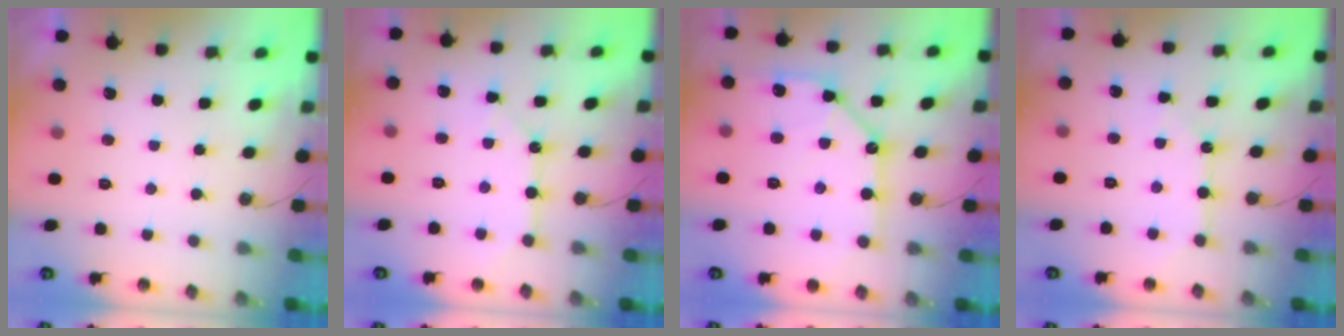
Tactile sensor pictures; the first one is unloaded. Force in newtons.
{"total": 9.9, "press": 9.9, "slide": 0.9}
{"total": 15.2, "press": 15.0, "slide": 1.8}
{"total": 7.3, "press": 7.2, "slide": 0.6}